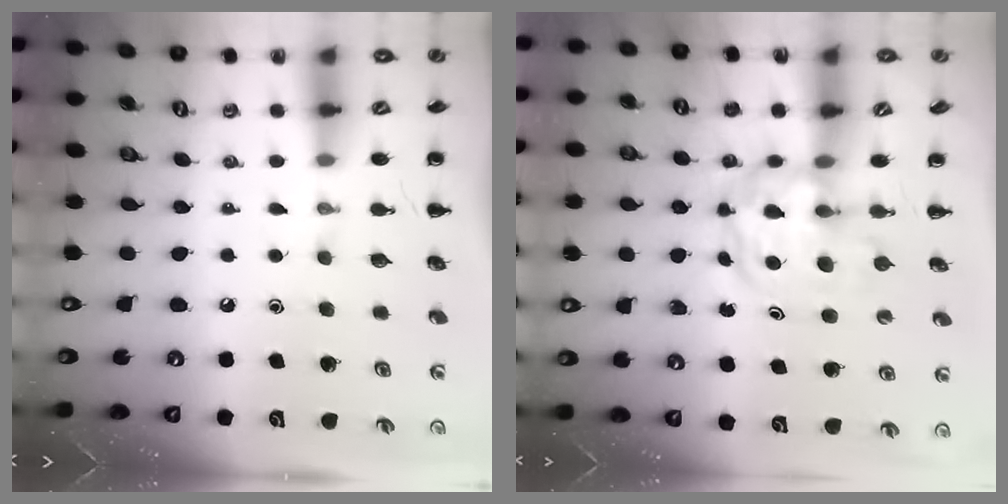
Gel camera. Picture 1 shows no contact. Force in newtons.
{"total": 4.9, "press": 4.8, "slide": 1.1}